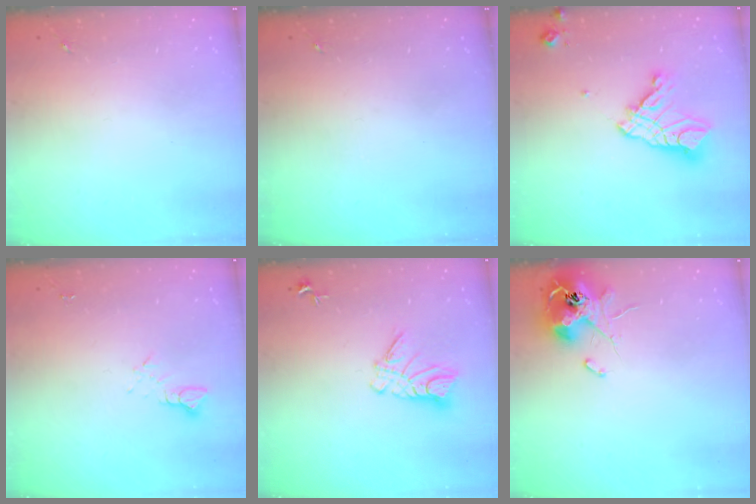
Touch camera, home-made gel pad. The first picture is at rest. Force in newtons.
{"total": 0.0}
{"total": 14.4, "press": 14.3, "slide": 1.5}
{"total": 2.7, "press": 2.7, "slide": 0.2}
{"total": 9.7, "press": 9.7, "slide": 0.9}
{"total": 12.4, "press": 12.4, "slide": 1.0}